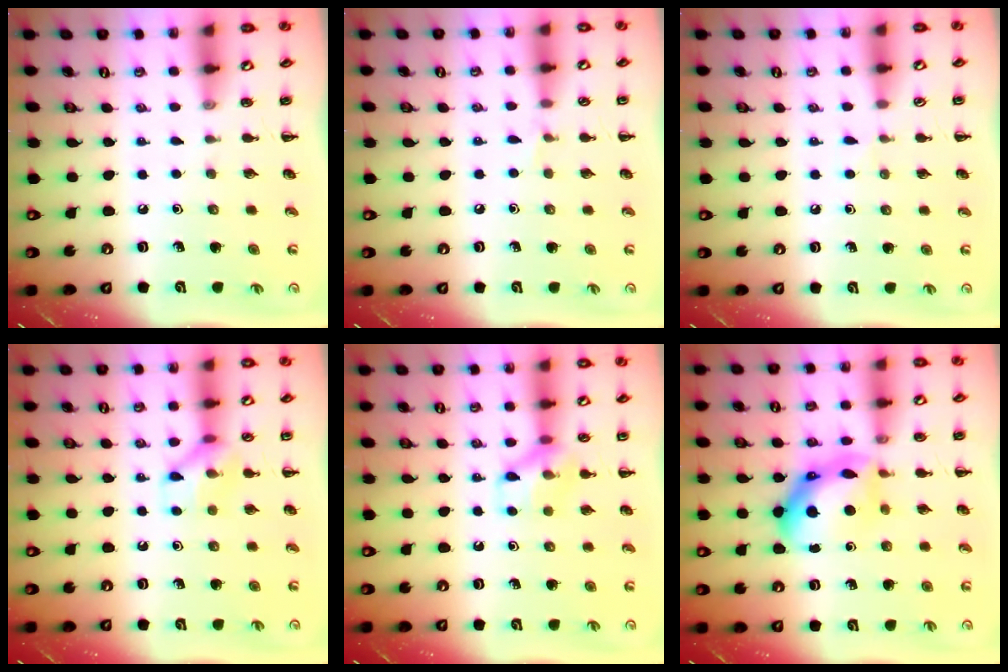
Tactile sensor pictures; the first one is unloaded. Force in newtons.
{"total": 3.7, "press": 3.5, "slide": 1.2}
{"total": 3.9, "press": 3.7, "slide": 1.3}
{"total": 8.8, "press": 8.7, "slide": 0.6}
{"total": 10.4, "press": 10.4, "slide": 1.0}
{"total": 12.3, "press": 12.3, "slide": 0.2}